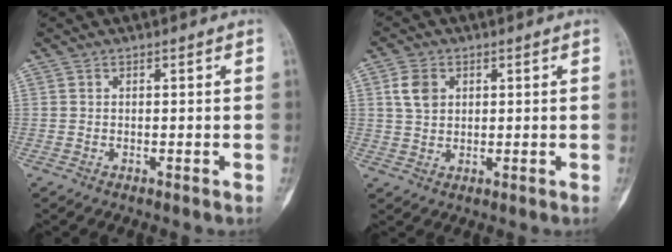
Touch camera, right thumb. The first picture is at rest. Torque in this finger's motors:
{"motor_torque": [0.80, 0.51, 0.10, -0.68, 0.05]}